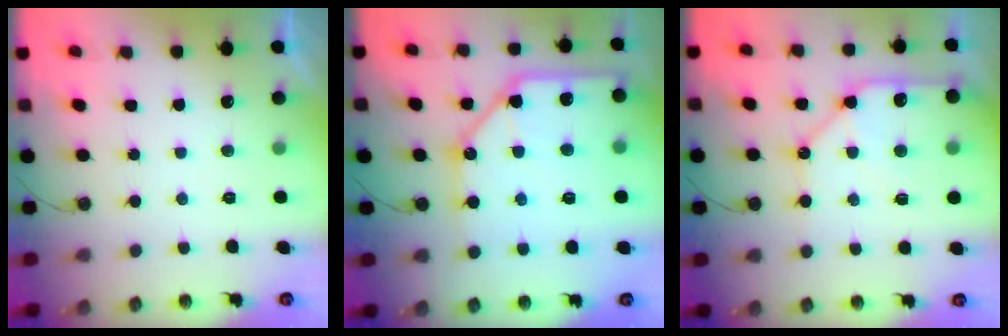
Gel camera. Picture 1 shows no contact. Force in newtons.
{"total": 17.3, "press": 17.1, "slide": 2.2}
{"total": 13.3, "press": 13.2, "slide": 1.6}